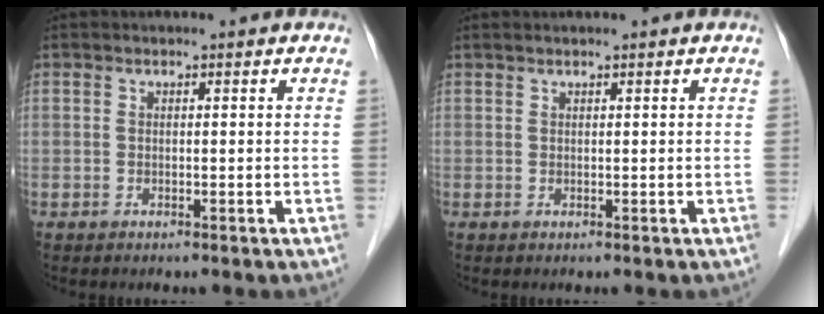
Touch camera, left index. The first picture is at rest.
{"total": 0.9, "force": [0.8, -0.1, 0.4], "torque": [-0.008, 0.012, 0.019]}